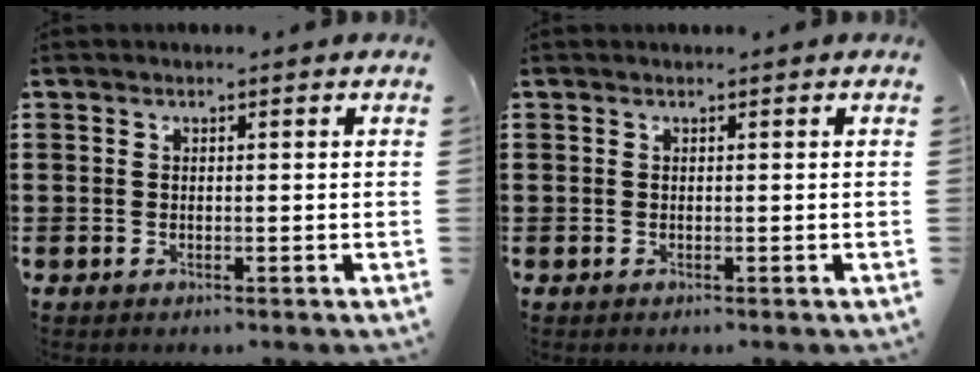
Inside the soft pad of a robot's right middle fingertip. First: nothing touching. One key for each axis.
{"total": 0.0}